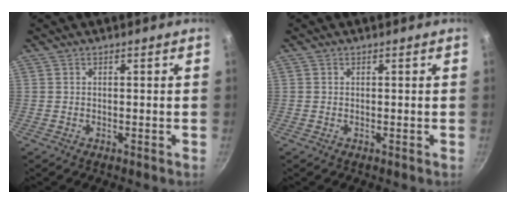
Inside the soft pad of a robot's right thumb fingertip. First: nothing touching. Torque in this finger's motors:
{"motor_torque": [-0.07, -0.30, -0.32, 0.06, 0.03]}